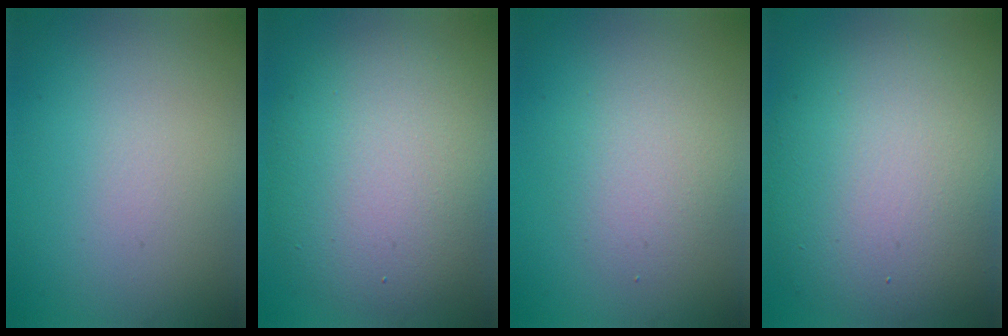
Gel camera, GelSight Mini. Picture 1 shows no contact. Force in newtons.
{"total": 9.1, "press": 9.1, "slide": 0.7}
{"total": 2.7, "press": 2.7, "slide": 0.2}
{"total": 12.0, "press": 12.0, "slide": 0.7}